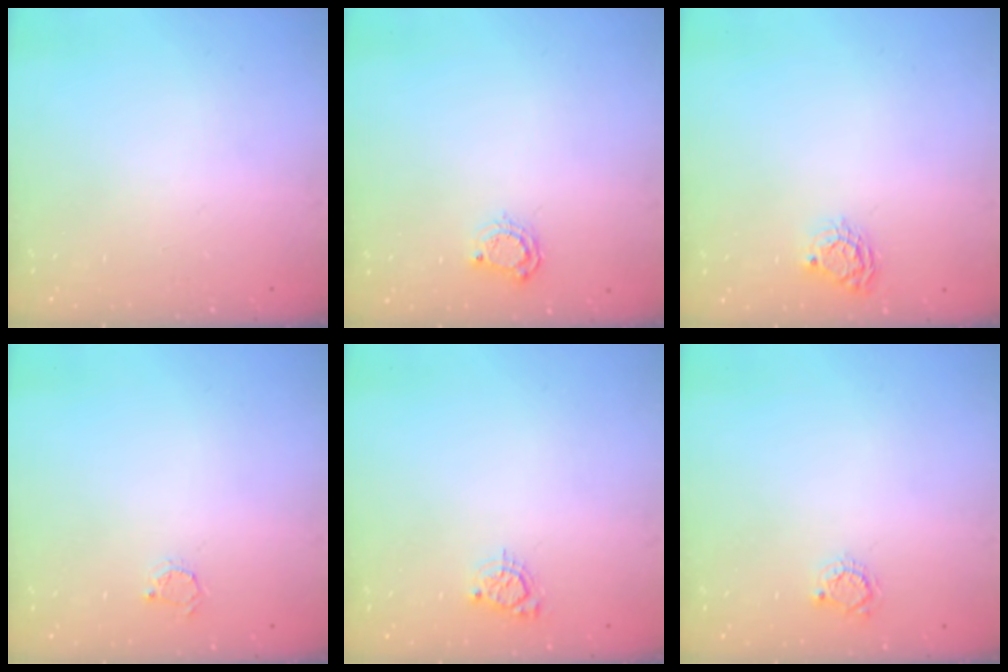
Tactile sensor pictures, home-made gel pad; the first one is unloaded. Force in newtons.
{"total": 5.7, "press": 5.7, "slide": 0.8}
{"total": 5.6, "press": 5.6, "slide": 0.5}
{"total": 2.5, "press": 2.5, "slide": 0.3}
{"total": 3.9, "press": 3.9, "slide": 0.5}
{"total": 3.8, "press": 3.7, "slide": 0.4}